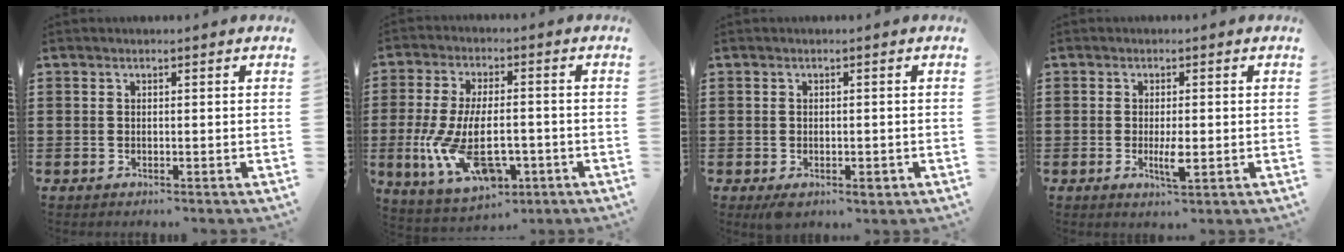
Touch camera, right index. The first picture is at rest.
{"total": 12.0, "force": [-2.9, 5.8, 10.1], "torque": [-0.222, -0.003, -0.050]}
{"total": 1.8, "force": [-0.8, 1.0, 1.2], "torque": [-0.030, -0.002, -0.016]}
{"total": 3.5, "force": [-0.7, 0.9, 3.4], "torque": [-0.064, -0.002, -0.015]}